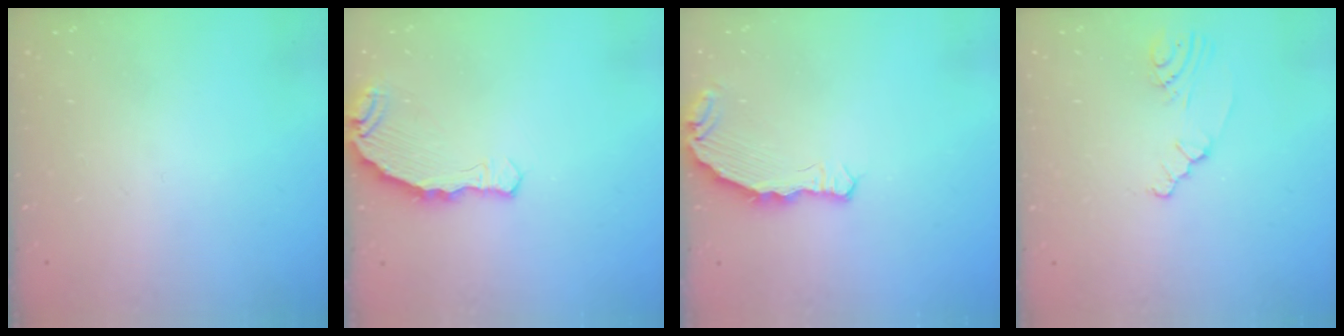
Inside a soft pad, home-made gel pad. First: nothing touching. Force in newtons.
{"total": 8.1, "press": 6.5, "slide": 4.9}
{"total": 7.4, "press": 5.3, "slide": 5.1}
{"total": 2.4, "press": 2.4, "slide": 0.4}